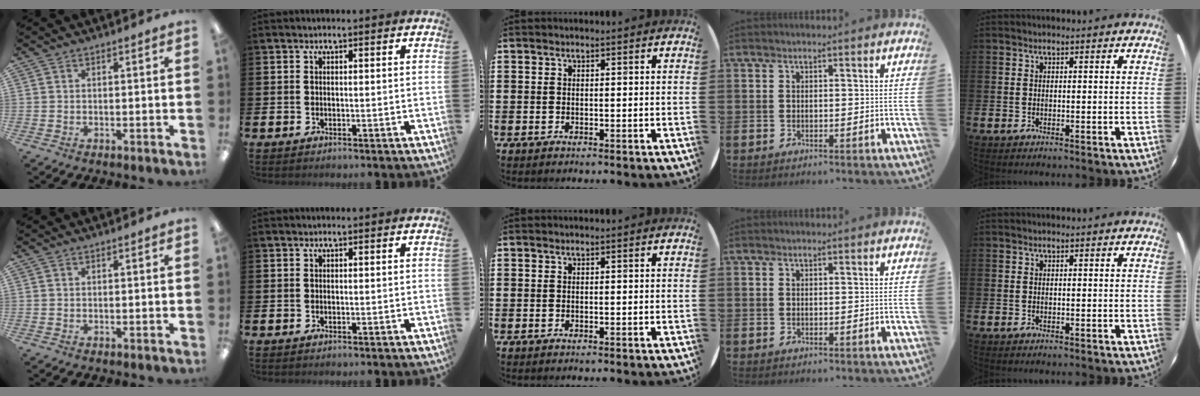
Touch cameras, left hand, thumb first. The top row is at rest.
{}